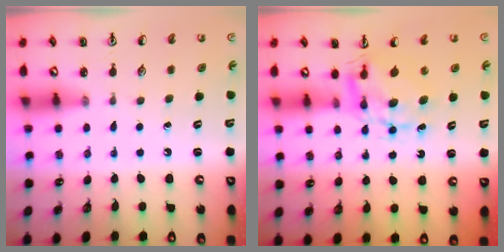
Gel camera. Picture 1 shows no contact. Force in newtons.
{"total": 6.8, "press": 6.8, "slide": 0.6}